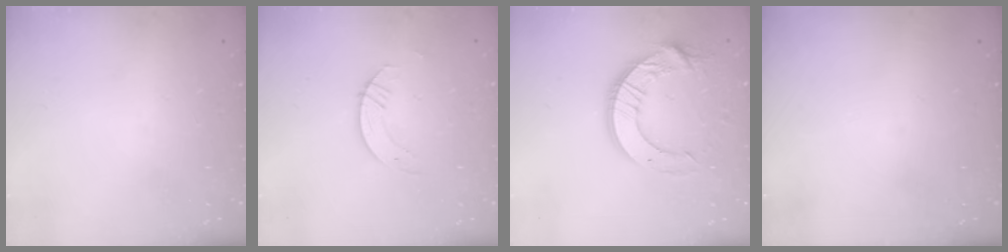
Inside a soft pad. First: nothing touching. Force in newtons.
{"total": 2.8, "press": 2.8, "slide": 0.2}
{"total": 14.7, "press": 14.7, "slide": 1.6}
{"total": 0.0}